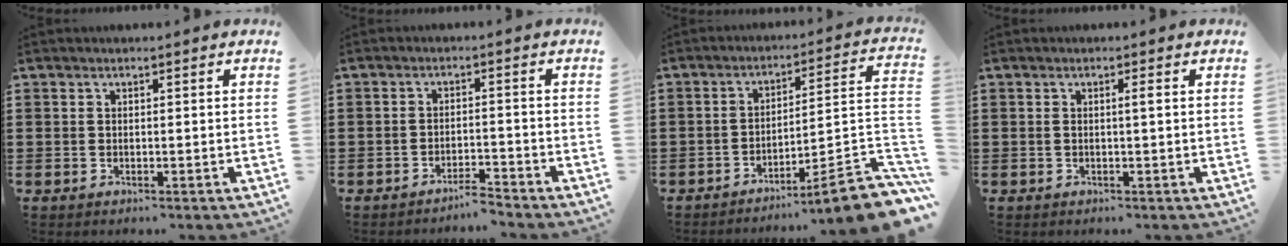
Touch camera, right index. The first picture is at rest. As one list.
[{"total": 2.8, "force": [-2.7, -0.1, 0.5], "torque": [-0.013, 0.000, -0.057]}, {"total": 8.6, "force": [-6.0, 0.4, 6.1], "torque": [-0.093, -0.002, -0.117]}, {"total": 1.1, "force": [0.0, -0.1, 1.1], "torque": [-0.020, -0.001, -0.001]}]